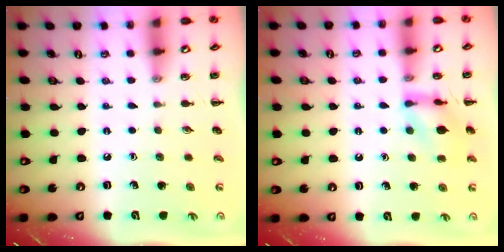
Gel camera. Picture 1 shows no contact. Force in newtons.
{"total": 10.6, "press": 10.6, "slide": 0.9}